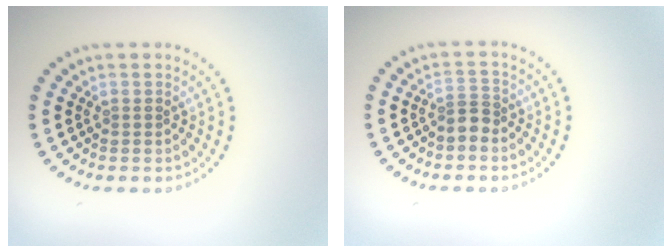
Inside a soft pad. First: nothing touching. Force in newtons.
{"total": 1.8, "press": 1.5, "slide": 1.1}